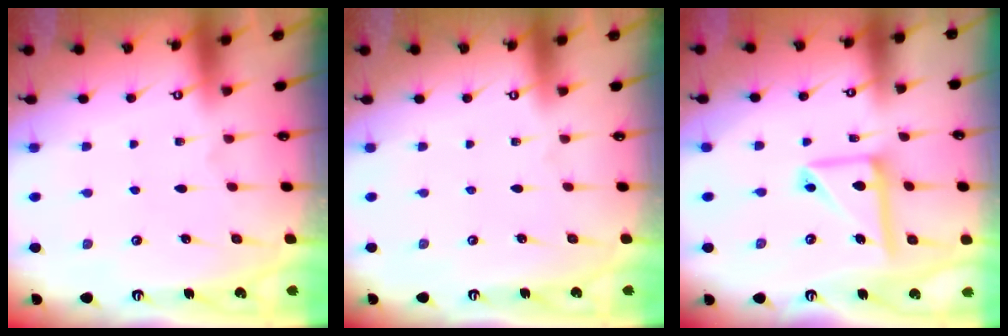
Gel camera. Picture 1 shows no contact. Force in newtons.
{"total": 0.0}
{"total": 14.6, "press": 14.5, "slide": 1.5}